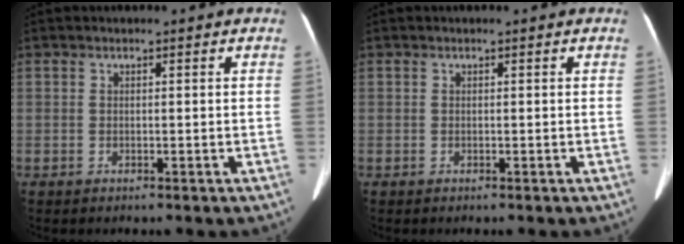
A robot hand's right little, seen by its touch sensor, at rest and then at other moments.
{"total": 0.0}